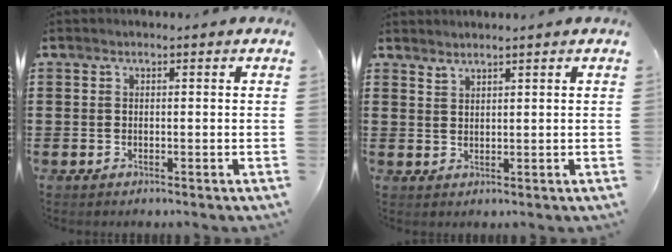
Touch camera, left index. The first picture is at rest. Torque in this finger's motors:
{"motor_torque": [0.04, 0.13, -0.01, -0.01]}